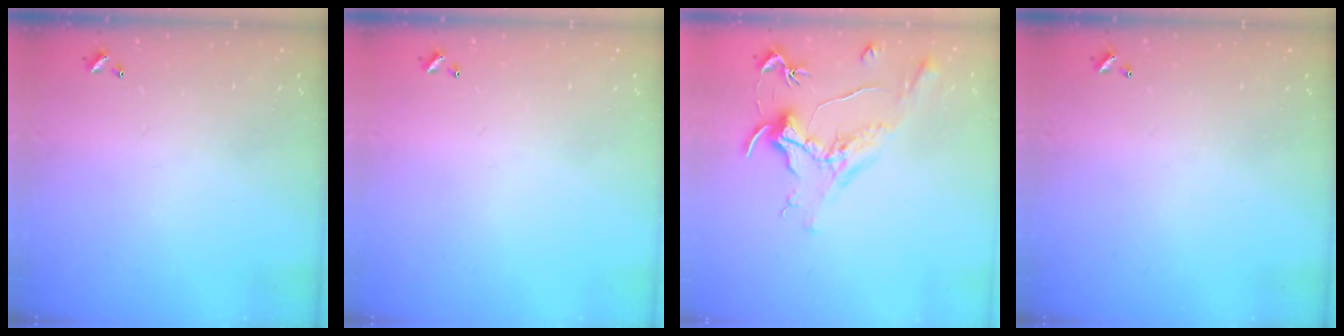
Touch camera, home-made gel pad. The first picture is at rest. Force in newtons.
{"total": 0.0}
{"total": 1.6, "press": 1.4, "slide": 0.7}
{"total": 0.0}